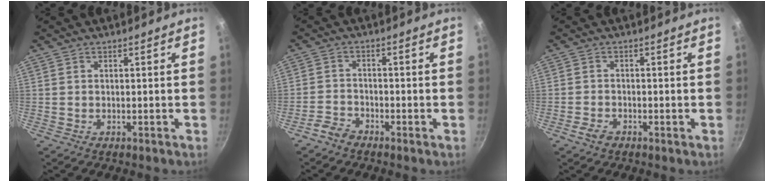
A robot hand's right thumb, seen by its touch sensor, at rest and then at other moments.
{"total": 3.3, "force": [-2.7, 1.6, 1.0], "torque": [-0.020, 0.025, -0.055]}
{"total": 2.6, "force": [-1.7, 1.5, 1.4], "torque": [-0.027, 0.013, -0.034]}